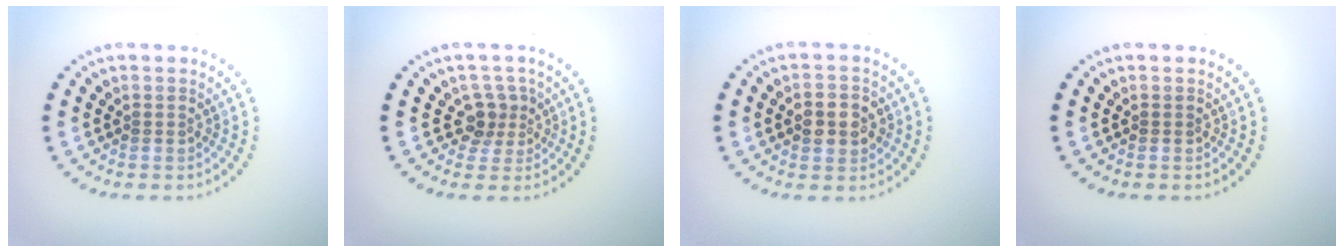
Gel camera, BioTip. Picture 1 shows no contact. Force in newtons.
{"total": 2.4, "press": 1.8, "slide": 1.6}
{"total": 2.8, "press": 2.8, "slide": 0.2}
{"total": 0.0}